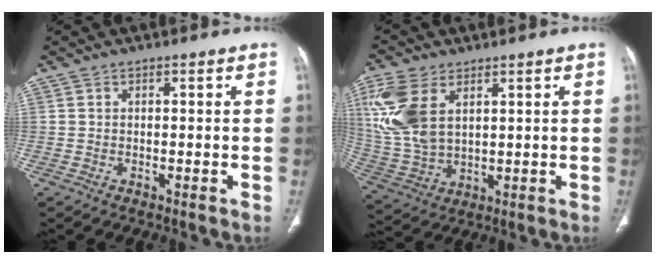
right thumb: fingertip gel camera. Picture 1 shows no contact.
{"total": 14.1, "force": [5.1, 8.3, 10.2], "torque": [-0.236, -0.011, 0.116]}